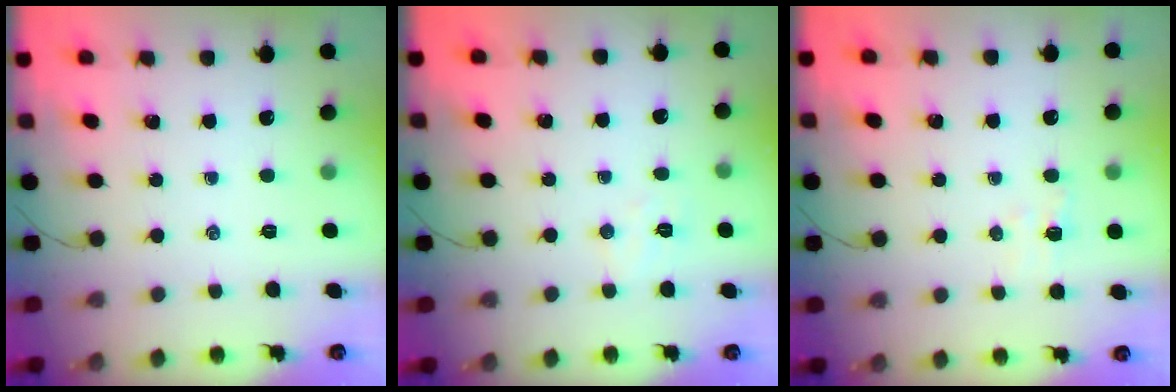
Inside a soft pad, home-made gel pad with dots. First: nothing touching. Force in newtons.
{"total": 3.9, "press": 3.8, "slide": 0.8}
{"total": 2.8, "press": 2.7, "slide": 0.7}